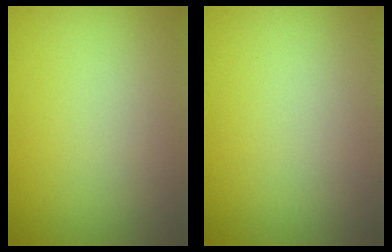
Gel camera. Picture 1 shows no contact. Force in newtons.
{"total": 0.0}